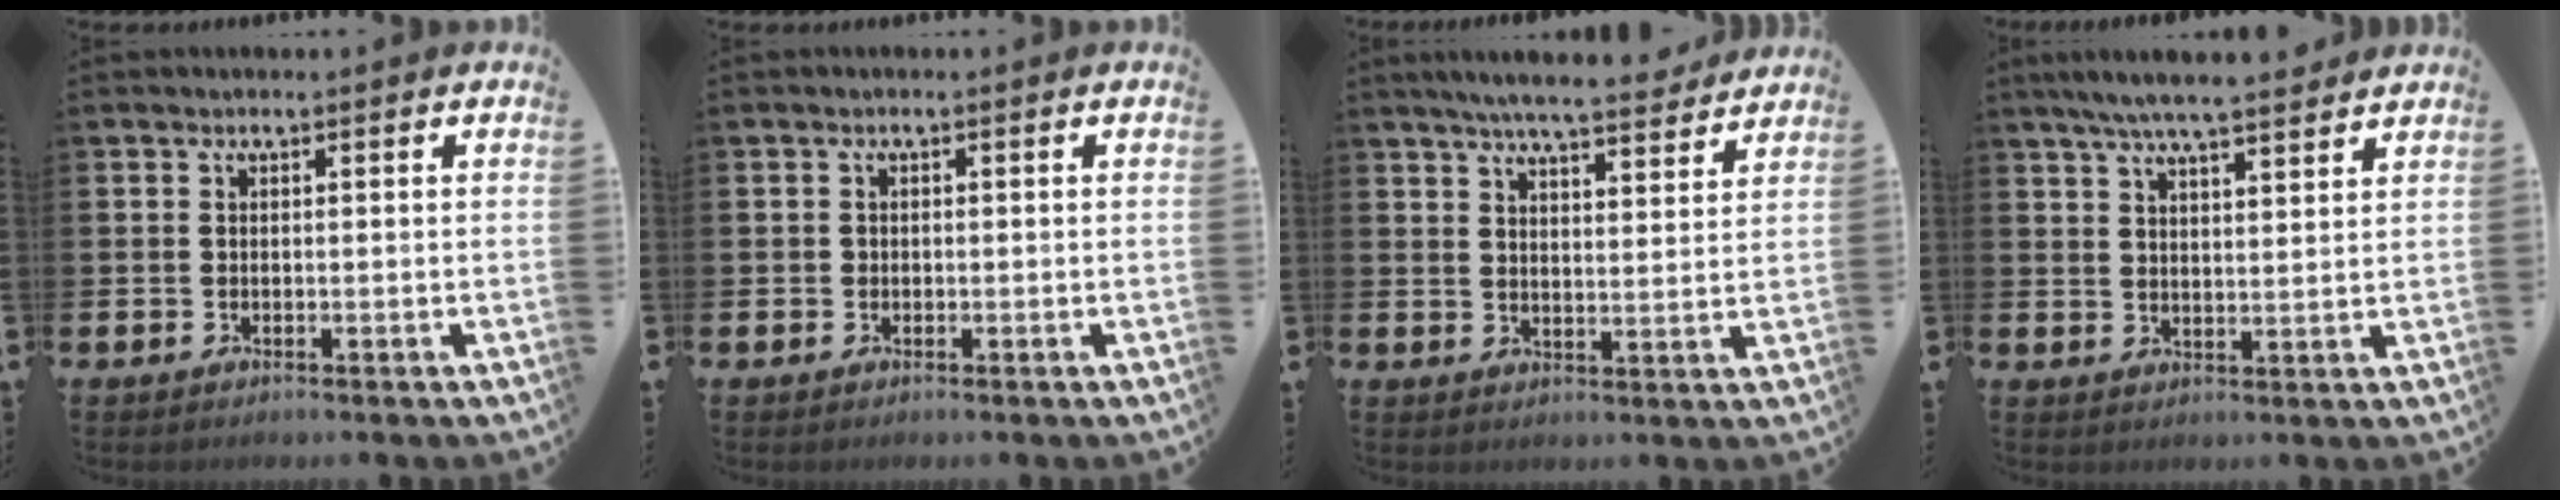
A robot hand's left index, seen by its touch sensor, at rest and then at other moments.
{"total": 0.7, "force": [-0.1, 0.6, 0.2], "torque": [-0.003, 0.004, -0.004]}
{"total": 6.4, "force": [6.1, 0.4, 1.9], "torque": [-0.046, -0.034, 0.105]}
{"total": 6.4, "force": [6.0, 0.5, 2.3], "torque": [-0.058, -0.022, 0.108]}